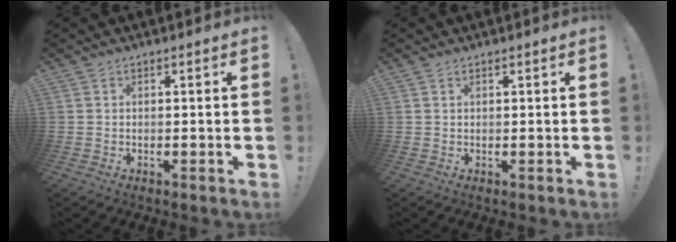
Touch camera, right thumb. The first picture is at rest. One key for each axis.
{"total": 0.6, "fx": 0.4, "fy": 0.2, "fz": 0.3, "tx": -0.004, "ty": 0.000, "tz": 0.008}